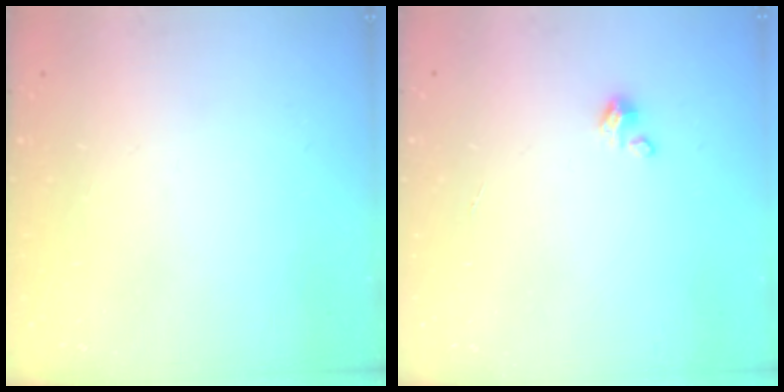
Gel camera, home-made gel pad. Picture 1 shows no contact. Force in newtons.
{"total": 2.0, "press": 1.9, "slide": 0.3}